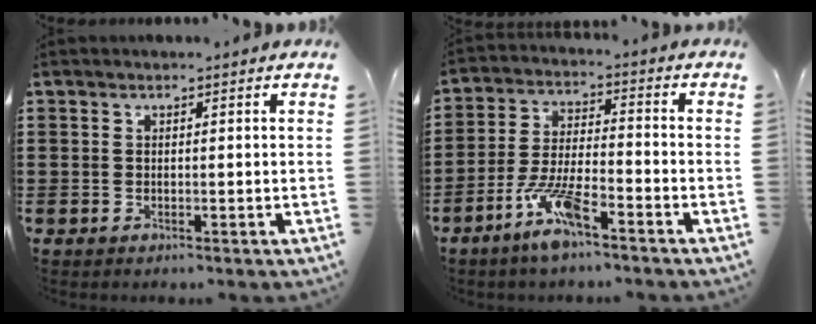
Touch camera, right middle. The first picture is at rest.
{"total": 8.2, "force": [-5.3, 1.7, 6.0], "torque": [-0.134, -0.005, -0.101]}